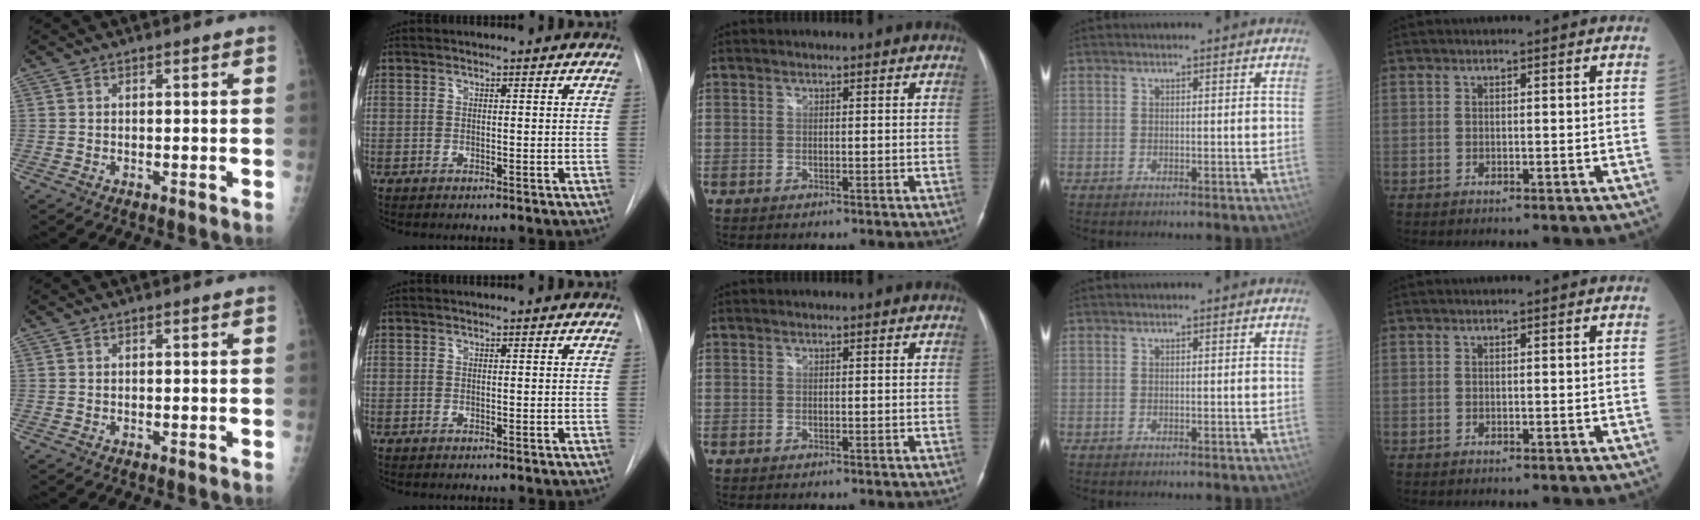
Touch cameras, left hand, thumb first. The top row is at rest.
{}